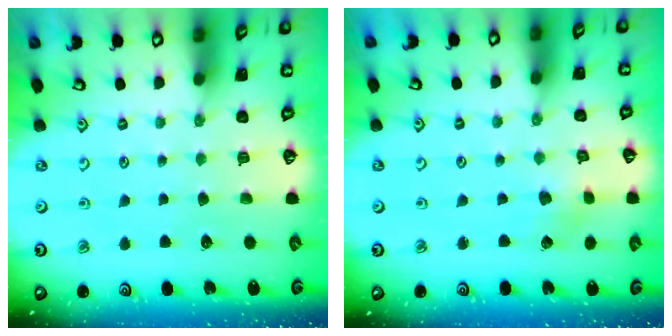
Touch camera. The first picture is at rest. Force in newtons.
{"total": 2.3, "press": 2.2, "slide": 0.4}